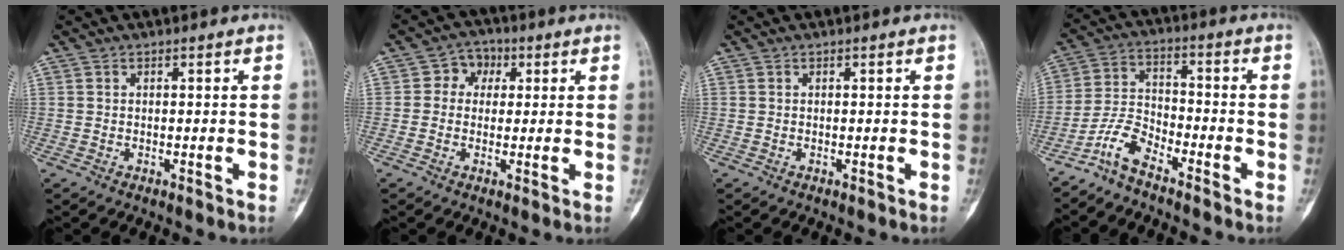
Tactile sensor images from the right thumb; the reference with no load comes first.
{"total": 5.0, "force": [1.1, 4.4, 2.2], "torque": [-0.003, 0.009, 0.007]}
{"total": 0.0}
{"total": 3.8, "force": [-3.1, 1.0, 1.9], "torque": [-0.038, 0.021, -0.067]}